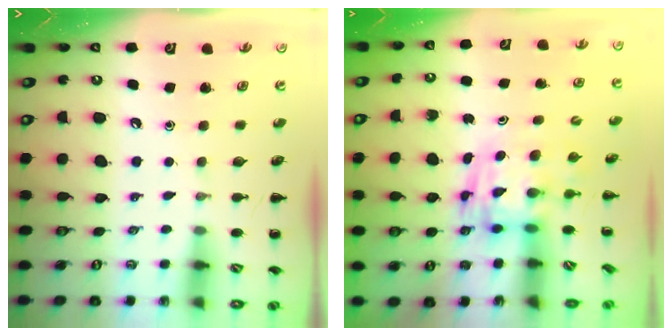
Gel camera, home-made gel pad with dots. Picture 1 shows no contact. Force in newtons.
{"total": 2.8, "press": 2.7, "slide": 0.6}